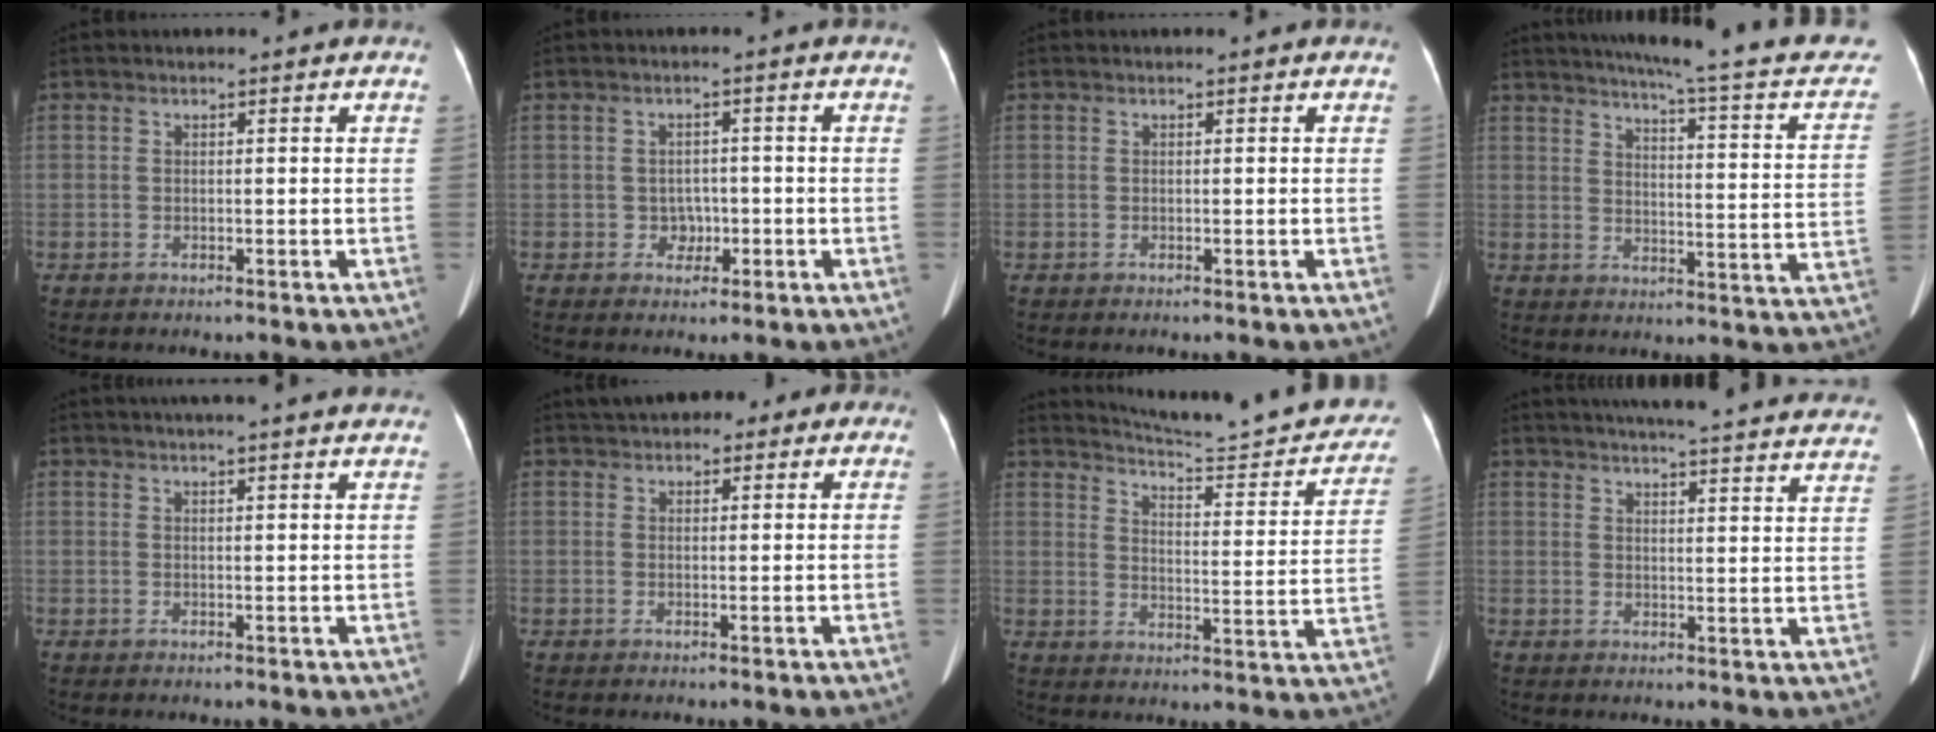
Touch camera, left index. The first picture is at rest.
{"total": 2.3, "force": [-0.8, 2.0, 0.9], "torque": [-0.007, 0.007, -0.009]}
{"total": 0.0}
{"total": 21.8, "force": [18.4, 1.2, 11.6], "torque": [-0.151, -0.037, 0.212]}
{"total": 10.0, "force": [8.7, 0.1, 4.8], "torque": [-0.067, 0.029, 0.096]}
{"total": 6.6, "force": [4.5, 3.7, 3.1], "torque": [-0.032, 0.038, 0.060]}
{"total": 21.5, "force": [19.8, 1.7, 8.1], "torque": [-0.103, -0.070, 0.241]}
{"total": 29.8, "force": [27.8, 2.7, 10.5], "torque": [-0.154, -0.053, 0.320]}